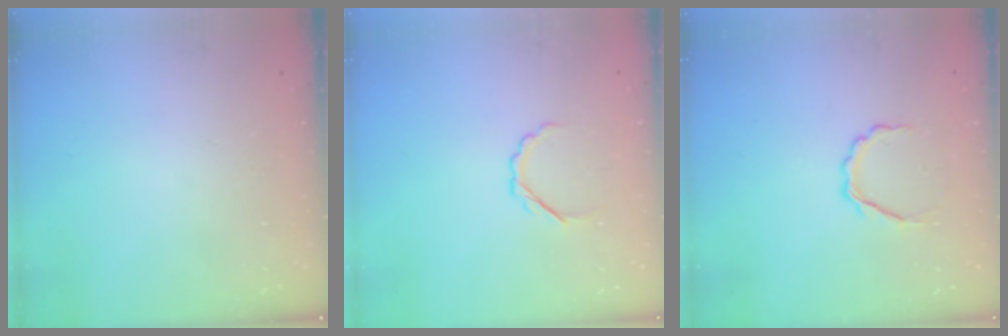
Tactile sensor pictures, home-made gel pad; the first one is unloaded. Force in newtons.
{"total": 3.3, "press": 3.2, "slide": 1.1}
{"total": 4.7, "press": 4.6, "slide": 1.3}